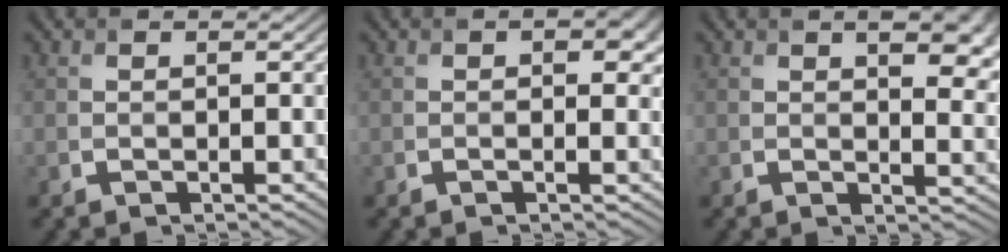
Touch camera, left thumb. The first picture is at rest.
{"total": 2.8, "force": [0.6, 1.4, 2.4], "torque": [-0.032, -0.001, 0.007]}
{"total": 7.4, "force": [3.0, 3.4, 5.9], "torque": [-0.075, -0.003, 0.046]}